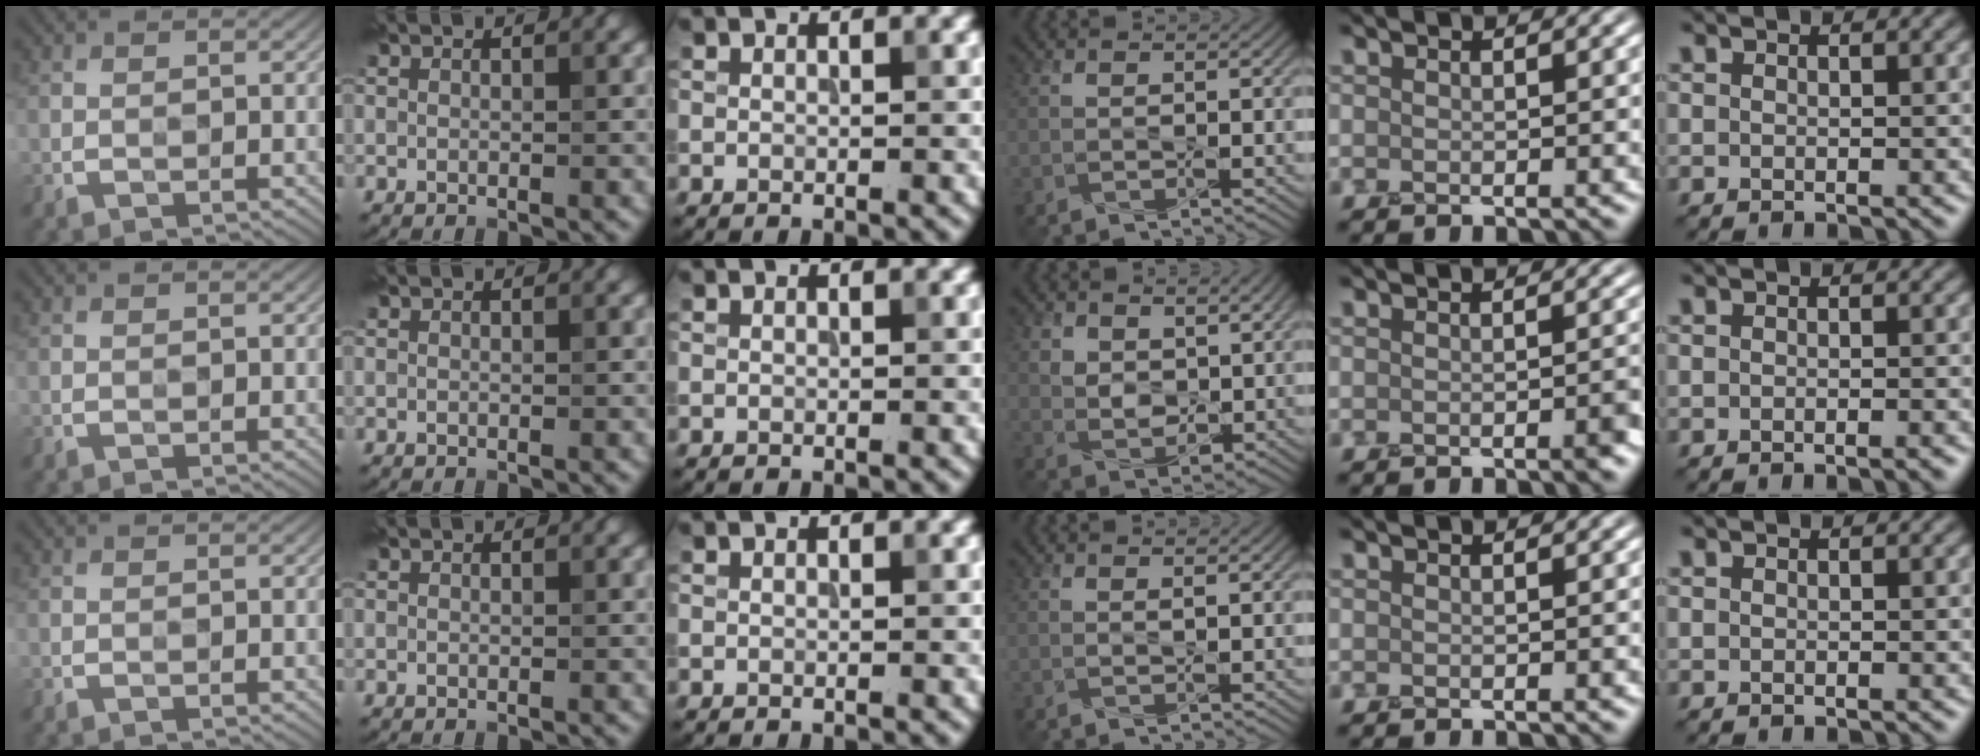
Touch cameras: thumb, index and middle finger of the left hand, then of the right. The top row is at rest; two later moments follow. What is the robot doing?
{"motion": "squeeze", "object": "air blower"}